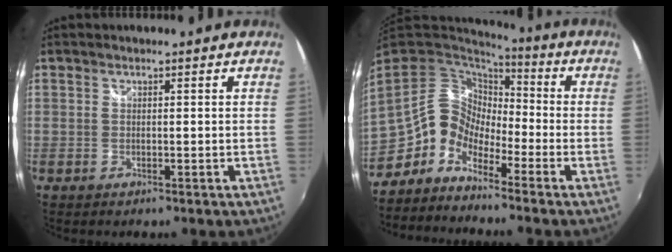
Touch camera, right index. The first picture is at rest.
{"total": 11.4, "force": [-6.9, 7.8, 4.8], "torque": [-0.094, 0.023, -0.150]}